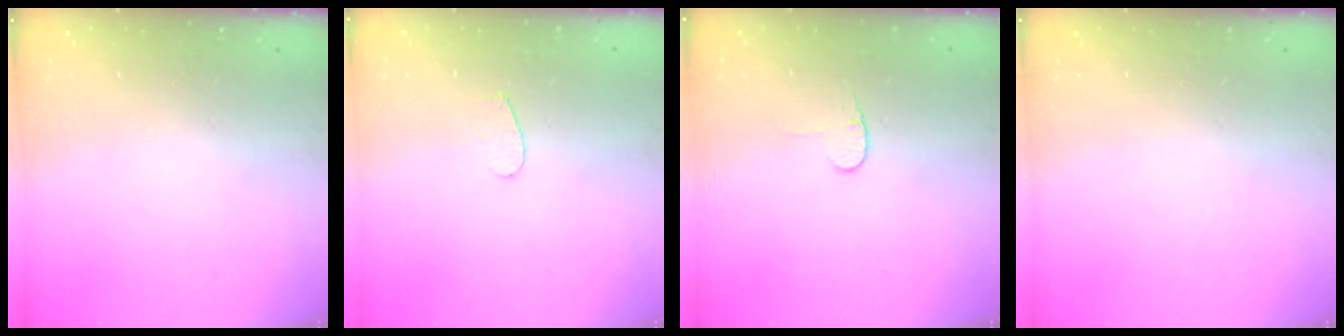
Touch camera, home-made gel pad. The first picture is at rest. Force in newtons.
{"total": 3.7, "press": 3.7, "slide": 0.4}
{"total": 3.7, "press": 3.6, "slide": 0.4}
{"total": 0.0}